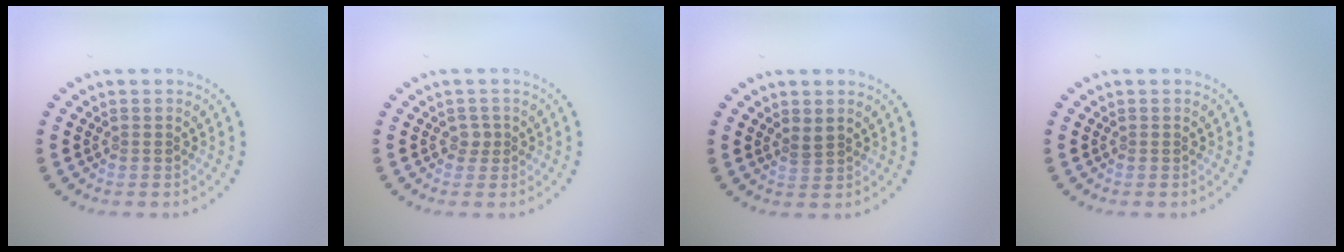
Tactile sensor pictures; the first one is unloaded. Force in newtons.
{"total": 0.9, "press": 0.7, "slide": 0.6}
{"total": 1.2, "press": 0.9, "slide": 0.9}
{"total": 0.0}